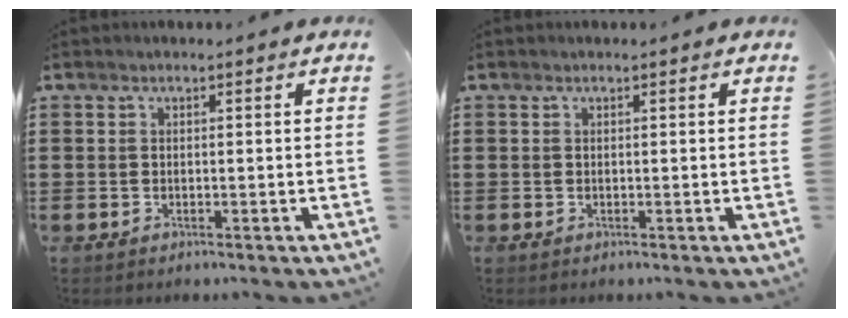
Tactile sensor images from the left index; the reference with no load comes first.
{"total": 0.0}